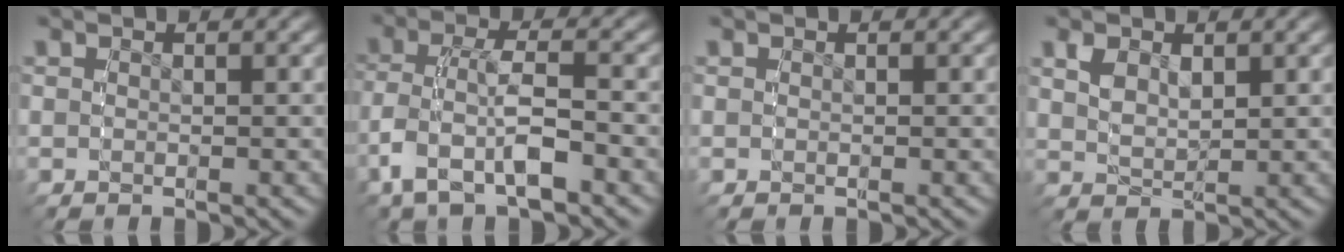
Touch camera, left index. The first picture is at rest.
{"total": 4.9, "force": [-1.7, 2.7, 3.7], "torque": [-0.085, -0.007, -0.023]}
{"total": 0.0}
{"total": 2.9, "force": [1.0, 2.0, 1.9], "torque": [-0.039, -0.006, 0.024]}